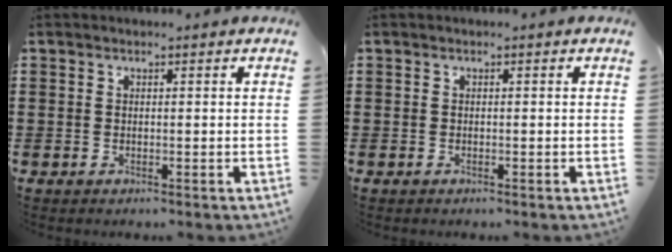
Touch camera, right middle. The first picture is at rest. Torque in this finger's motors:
{"motor_torque": [-1.33, -0.81, 0.08, -0.01]}